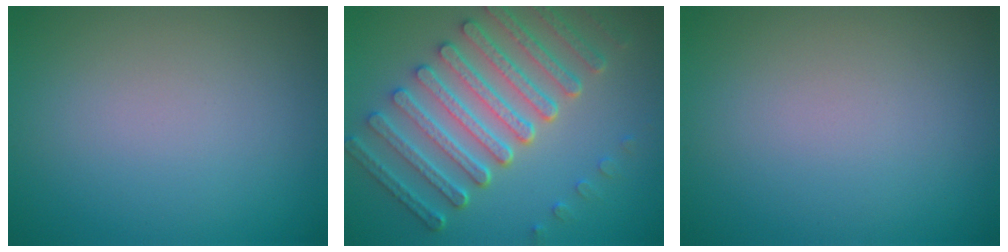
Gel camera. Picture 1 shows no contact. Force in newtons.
{"total": 7.9, "press": 6.0, "slide": 5.1}
{"total": 0.0}